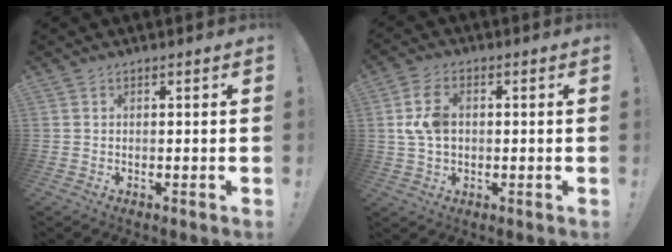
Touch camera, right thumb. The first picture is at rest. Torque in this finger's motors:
{"motor_torque": [0.50, -0.14, 0.79, -0.14, 0.10]}